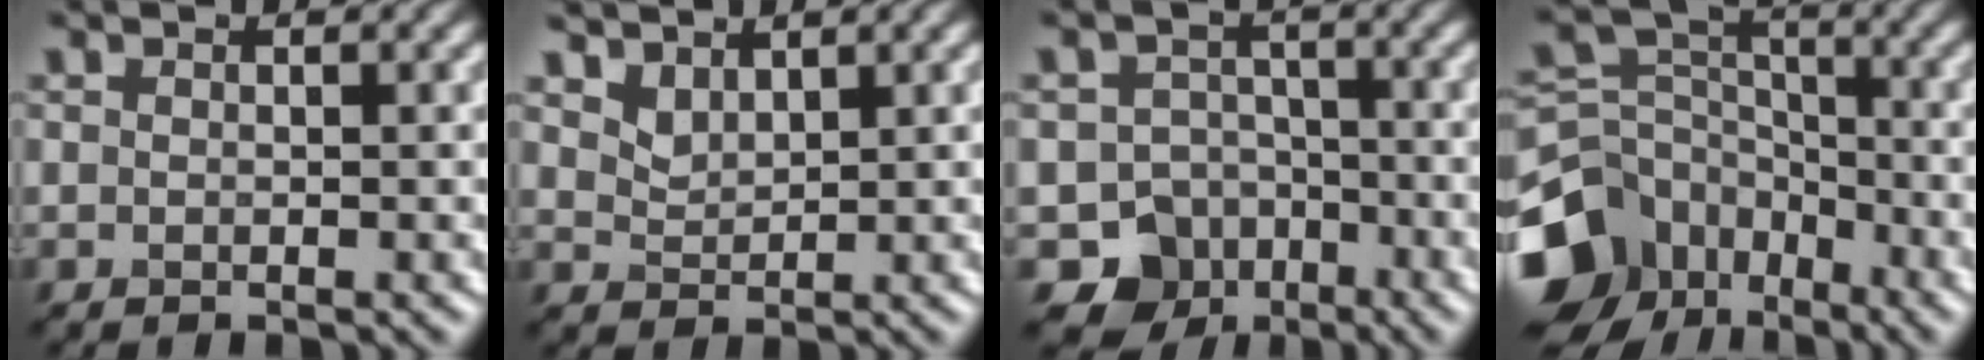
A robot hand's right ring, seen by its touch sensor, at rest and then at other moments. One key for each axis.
{"total": 2.6, "fx": 2.2, "fy": 1.1, "fz": 0.7, "tx": -0.024, "ty": -0.009, "tz": 0.056}
{"total": 6.8, "fx": -3.8, "fy": 5.4, "fz": 1.3, "tx": 0.001, "ty": -0.007, "tz": -0.065}
{"total": 11.7, "fx": -6.9, "fy": 8.5, "fz": 4.3, "tx": -0.118, "ty": -0.014, "tz": -0.121}